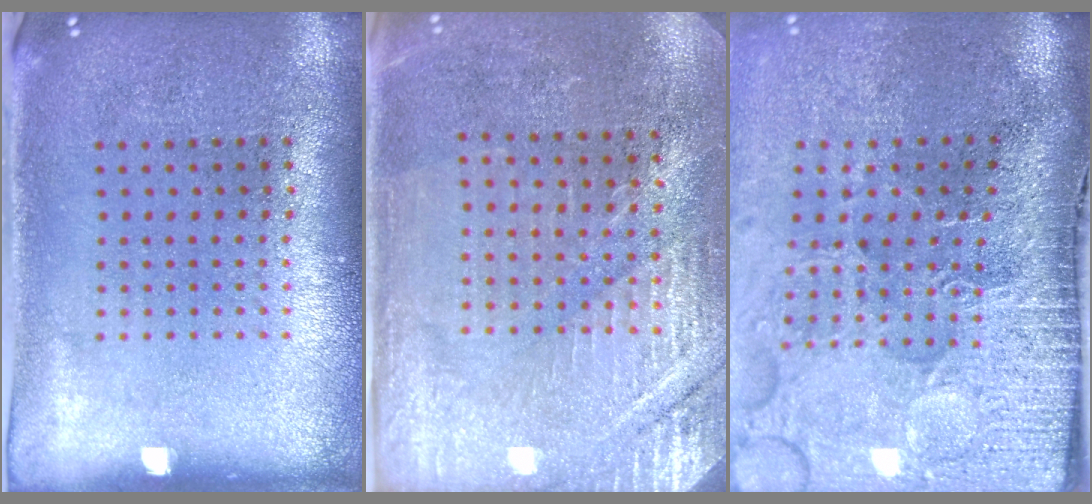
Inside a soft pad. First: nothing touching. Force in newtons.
{"total": 2.9, "press": 2.9, "slide": 0.2}
{"total": 5.0, "press": 4.0, "slide": 3.0}